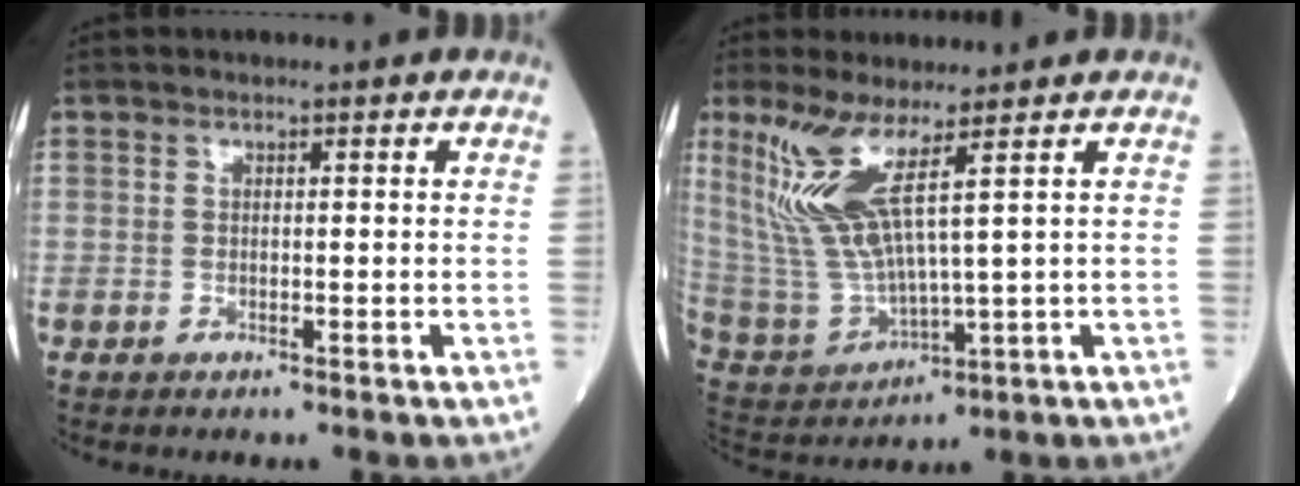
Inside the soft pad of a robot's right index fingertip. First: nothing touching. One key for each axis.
{"total": 10.8, "fx": 5.2, "fy": 0.9, "fz": 9.4, "tx": -0.225, "ty": -0.012, "tz": 0.117}